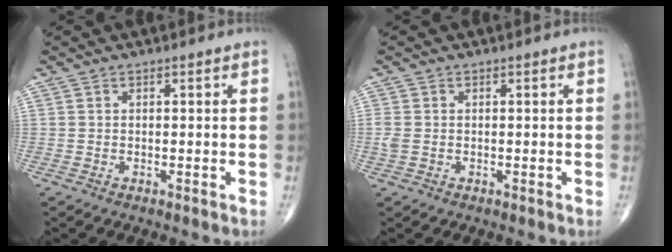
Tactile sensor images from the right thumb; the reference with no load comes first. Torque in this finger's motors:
{"motor_torque": [0.19, -0.11, 0.36, 0.20, 0.03]}